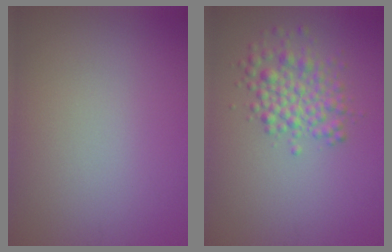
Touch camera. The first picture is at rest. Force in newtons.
{"total": 3.8, "press": 3.8, "slide": 0.1}